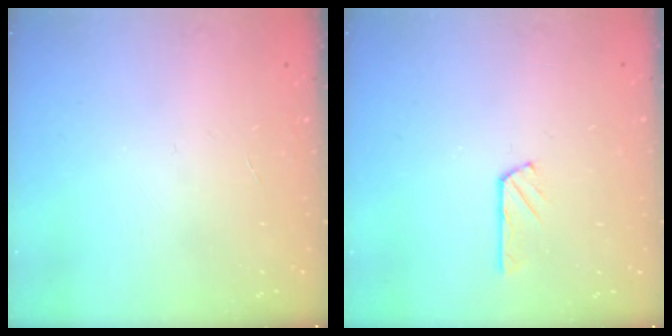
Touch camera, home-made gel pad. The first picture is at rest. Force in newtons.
{"total": 2.8, "press": 2.8, "slide": 0.3}